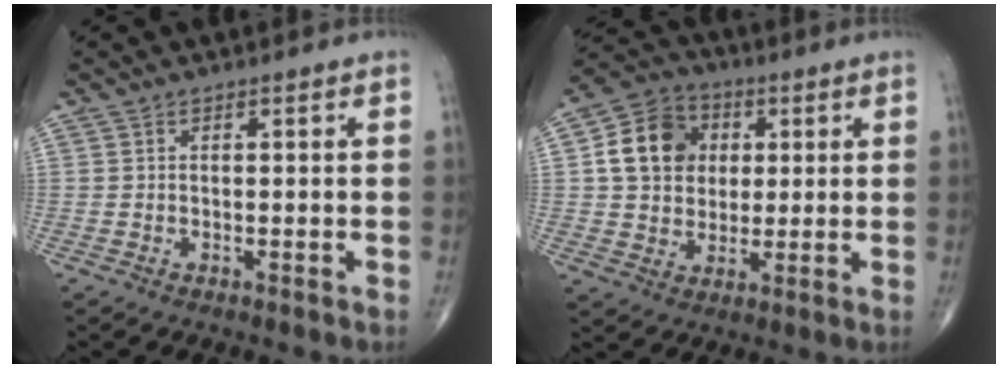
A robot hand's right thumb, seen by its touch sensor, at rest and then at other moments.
{"total": 12.2, "force": [2.3, 10.2, 6.4], "torque": [-0.090, 0.006, 0.032]}